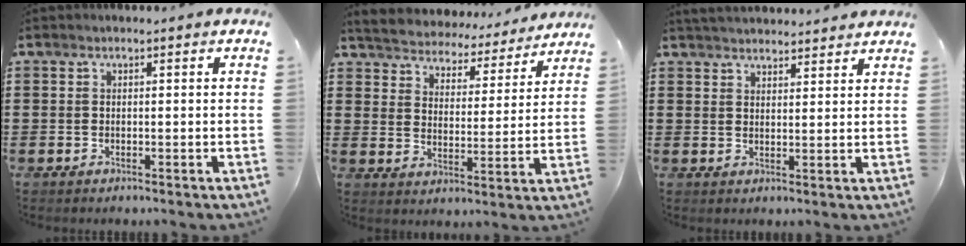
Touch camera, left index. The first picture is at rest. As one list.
[{"total": 3.9, "force": [3.8, 0.1, -0.8], "torque": [-0.011, -0.038, 0.060]}, {"total": 3.0, "force": [3.0, 0.1, -0.1], "torque": [-0.008, -0.007, 0.057]}]